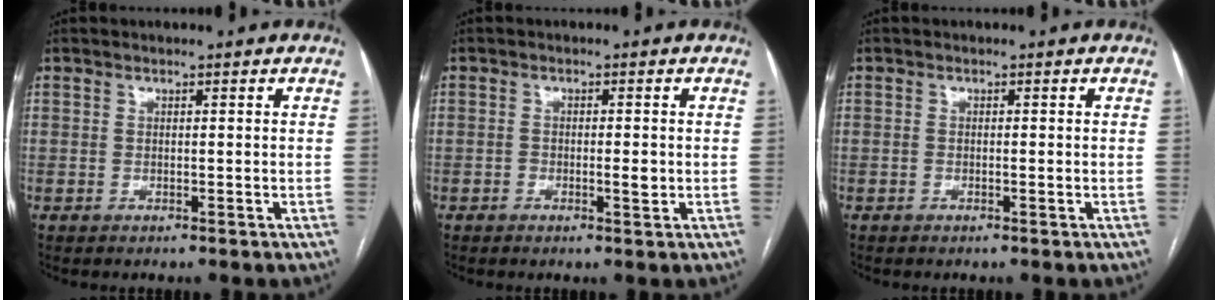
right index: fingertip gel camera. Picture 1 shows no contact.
{"total": 2.1, "force": [-0.5, 0.6, 2.0], "torque": [-0.033, -0.001, -0.007]}
{"total": 0.6, "force": [-0.2, 0.1, 0.5], "torque": [-0.010, -0.001, -0.003]}